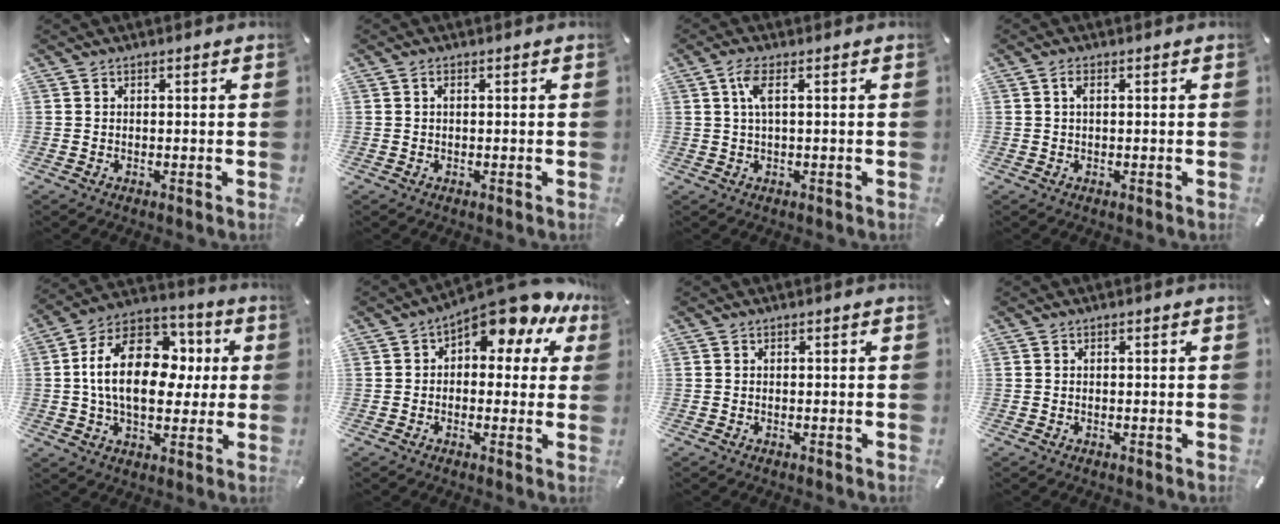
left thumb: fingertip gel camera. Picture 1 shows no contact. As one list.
[{"total": 0.8, "force": [0.1, 0.3, 0.7], "torque": [-0.015, 0.002, 0.001]}, {"total": 4.3, "force": [1.0, 1.0, 4.0], "torque": [-0.082, 0.004, 0.016]}, {"total": 1.4, "force": [0.3, 0.5, 1.3], "torque": [-0.027, 0.004, 0.004]}, {"total": 20.1, "force": [2.3, 13.7, 14.5], "torque": [-0.269, 0.005, 0.037]}, {"total": 11.9, "force": [8.2, 5.1, 7.0], "torque": [-0.103, -0.056, 0.145]}, {"total": 0.0}, {"total": 0.0}]